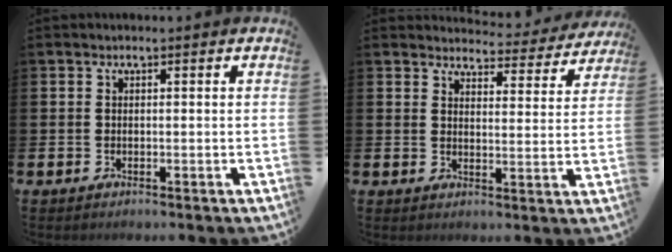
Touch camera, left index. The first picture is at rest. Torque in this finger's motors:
{"motor_torque": [1.03, -1.11, 0.05, -0.01]}